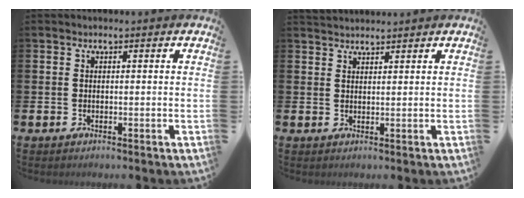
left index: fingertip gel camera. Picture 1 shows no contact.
{"total": 1.9, "force": [1.8, 0.3, 0.0], "torque": [-0.003, -0.005, 0.034]}